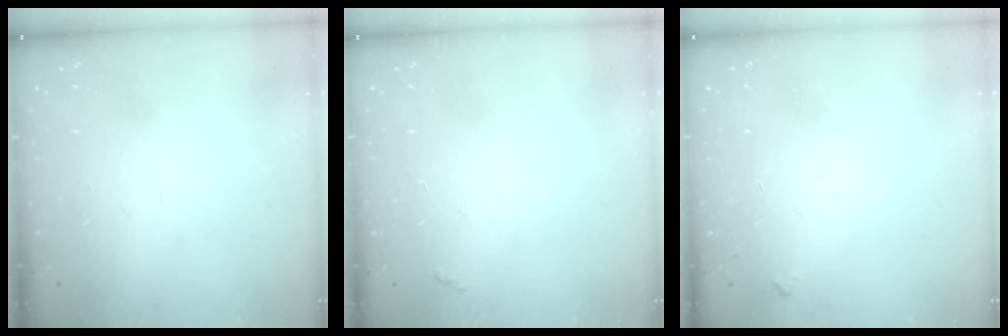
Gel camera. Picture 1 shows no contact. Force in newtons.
{"total": 2.8, "press": 2.8, "slide": 0.4}
{"total": 3.8, "press": 3.7, "slide": 0.4}